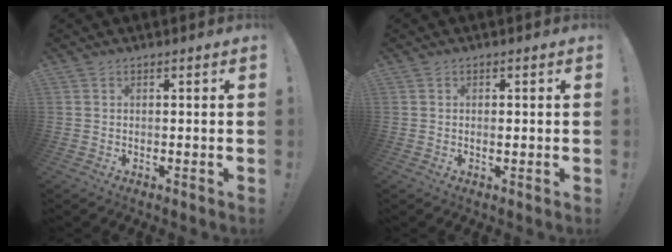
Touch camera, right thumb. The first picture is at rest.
{"total": 0.8, "force": [-0.2, 0.3, 0.7], "torque": [0.000, -0.004, -0.007]}